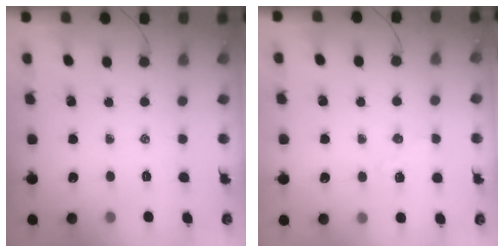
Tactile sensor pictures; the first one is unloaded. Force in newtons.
{"total": 4.3, "press": 4.1, "slide": 1.1}